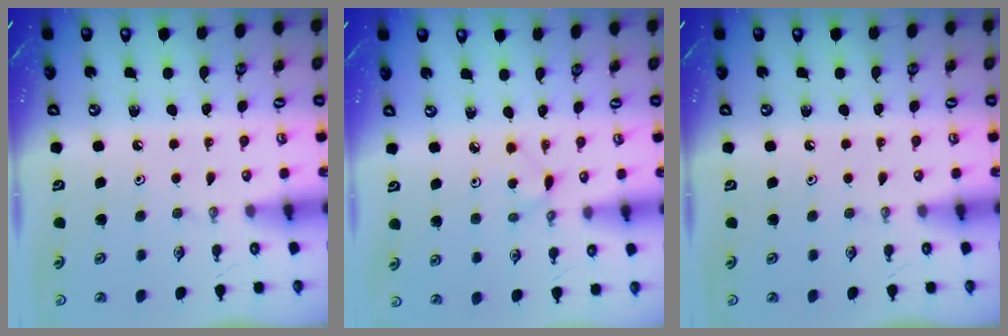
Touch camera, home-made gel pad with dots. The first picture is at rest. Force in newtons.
{"total": 2.9, "press": 2.8, "slide": 0.4}
{"total": 0.0}